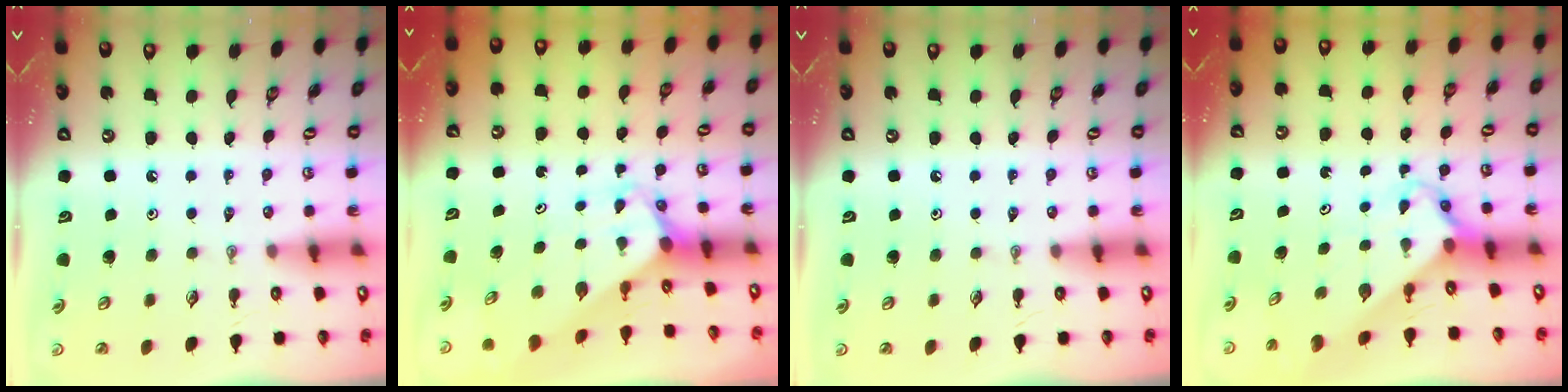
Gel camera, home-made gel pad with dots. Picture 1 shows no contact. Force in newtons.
{"total": 3.1, "press": 3.1, "slide": 0.2}
{"total": 0.0}
{"total": 2.6, "press": 2.6, "slide": 0.2}